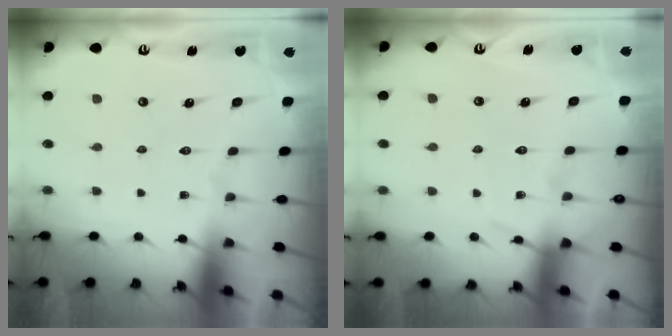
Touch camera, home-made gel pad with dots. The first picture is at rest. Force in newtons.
{"total": 6.9, "press": 6.9, "slide": 0.9}